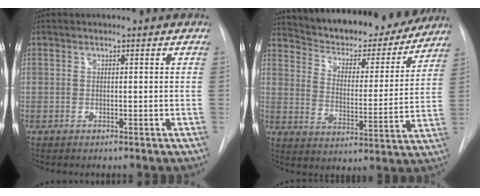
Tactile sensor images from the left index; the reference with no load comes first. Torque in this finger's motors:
{"motor_torque": [-0.03, -0.63, 0.30, 0.05]}